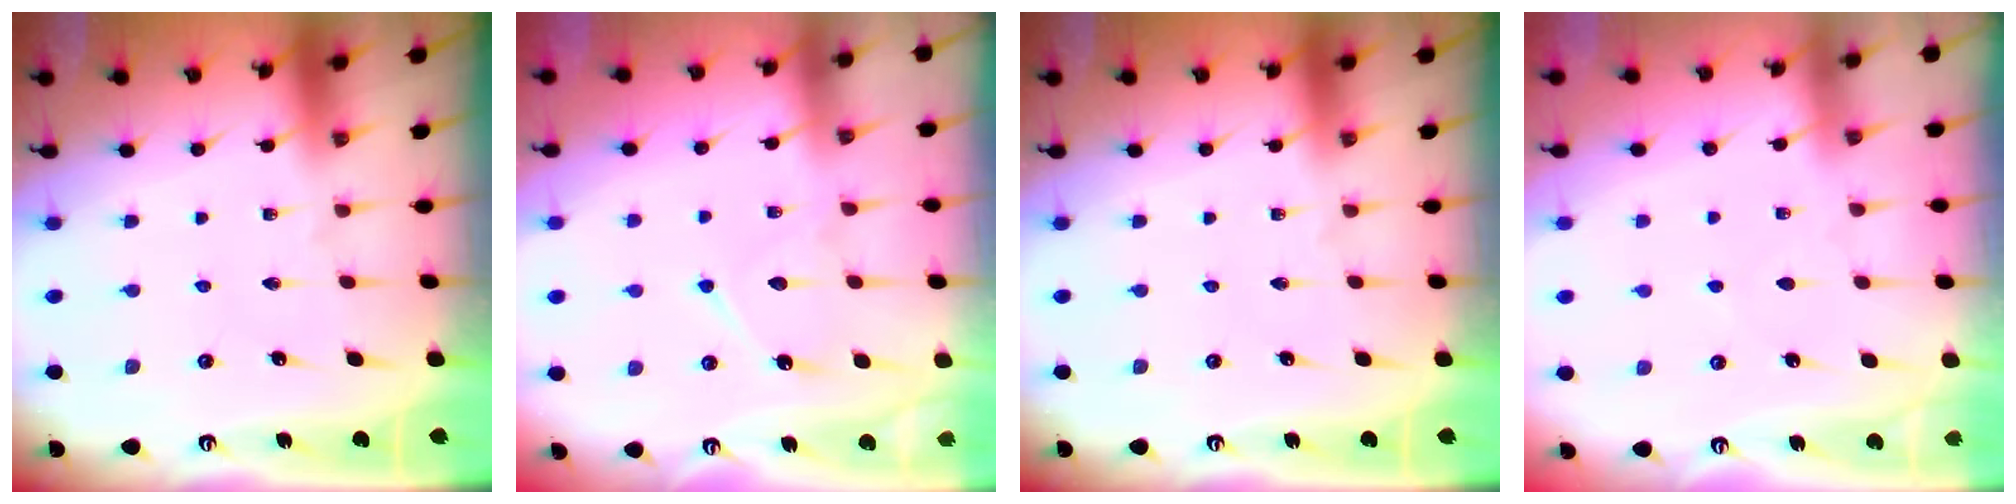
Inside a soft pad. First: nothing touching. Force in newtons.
{"total": 8.8, "press": 8.8, "slide": 0.9}
{"total": 0.0}
{"total": 3.9, "press": 3.9, "slide": 0.4}